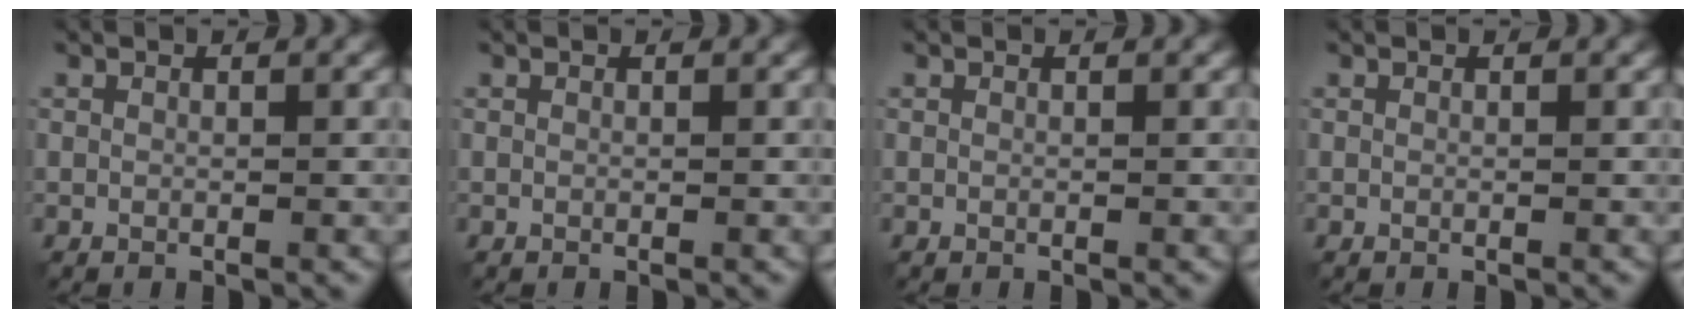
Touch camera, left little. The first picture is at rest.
{"total": 0.0}
{"total": 0.0}
{"total": 0.0}